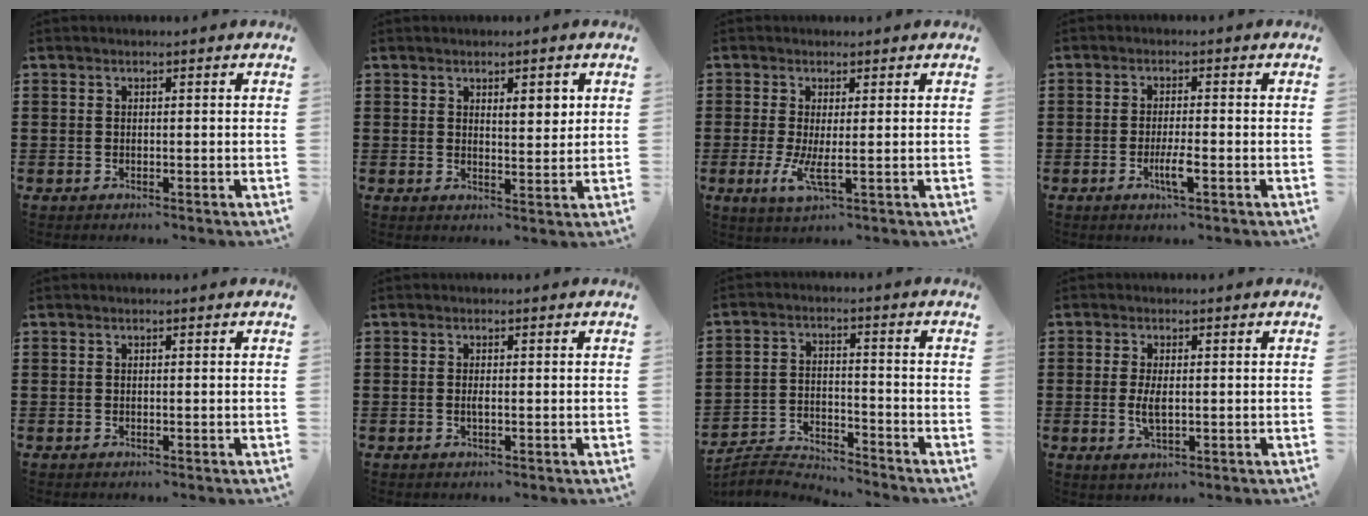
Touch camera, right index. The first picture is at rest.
{"total": 3.4, "force": [1.6, 1.3, 2.7], "torque": [-0.039, 0.001, 0.021]}
{"total": 3.9, "force": [-0.3, 0.6, 3.8], "torque": [-0.085, -0.011, -0.009]}
{"total": 3.7, "force": [-1.5, 0.4, 3.3], "torque": [-0.064, -0.005, -0.029]}
{"total": 0.0}
{"total": 1.0, "force": [-0.3, 0.0, 0.9], "torque": [-0.018, -0.007, -0.004]}
{"total": 4.0, "force": [-4.0, 0.3, 0.1], "torque": [-0.017, 0.001, -0.088]}
{"total": 3.7, "force": [-0.3, 1.4, 3.4], "torque": [-0.078, -0.006, -0.010]}